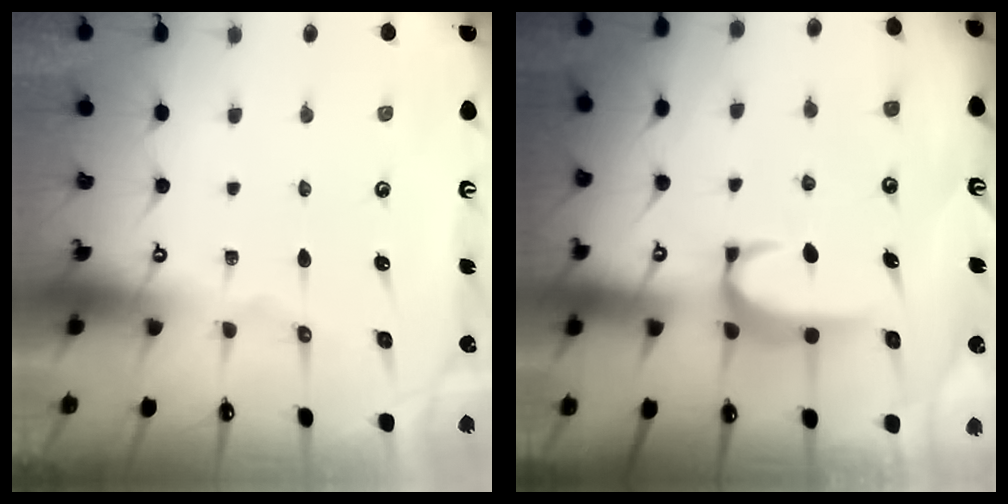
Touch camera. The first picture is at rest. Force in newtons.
{"total": 2.0, "press": 1.9, "slide": 0.6}